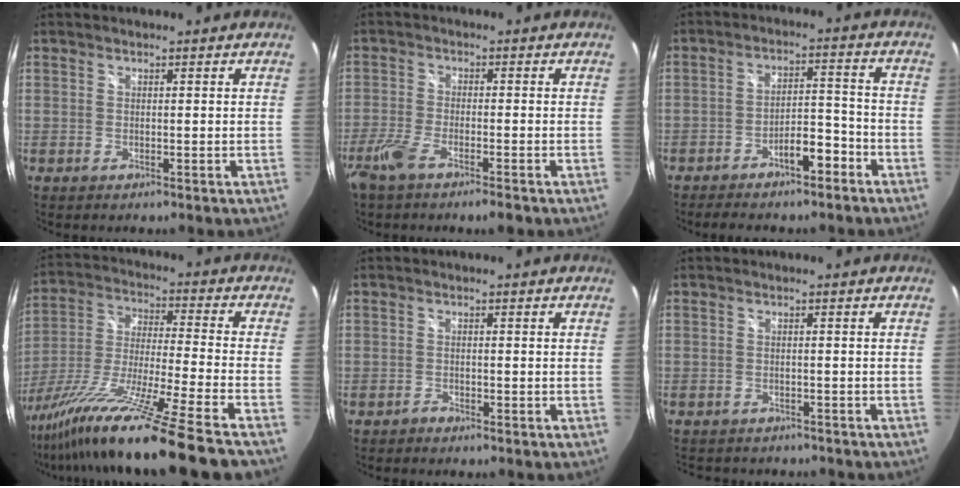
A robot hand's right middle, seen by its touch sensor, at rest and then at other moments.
{"total": 6.3, "force": [-4.6, 1.1, 4.2], "torque": [-0.102, -0.014, -0.090]}
{"total": 7.7, "force": [-5.7, 2.7, 4.5], "torque": [-0.079, 0.022, -0.083]}
{"total": 24.2, "force": [-19.4, -2.9, 14.2], "torque": [-0.246, -0.077, -0.333]}
{"total": 1.1, "force": [-1.0, 0.3, 0.0], "torque": [-0.003, 0.000, -0.020]}
{"total": 5.7, "force": [-5.0, 2.1, 1.6], "torque": [-0.038, -0.014, -0.072]}